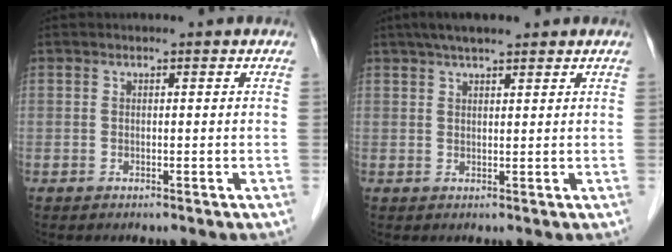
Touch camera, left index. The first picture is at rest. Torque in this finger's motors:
{"motor_torque": [0.06, -0.19, 0.31, 0.09]}